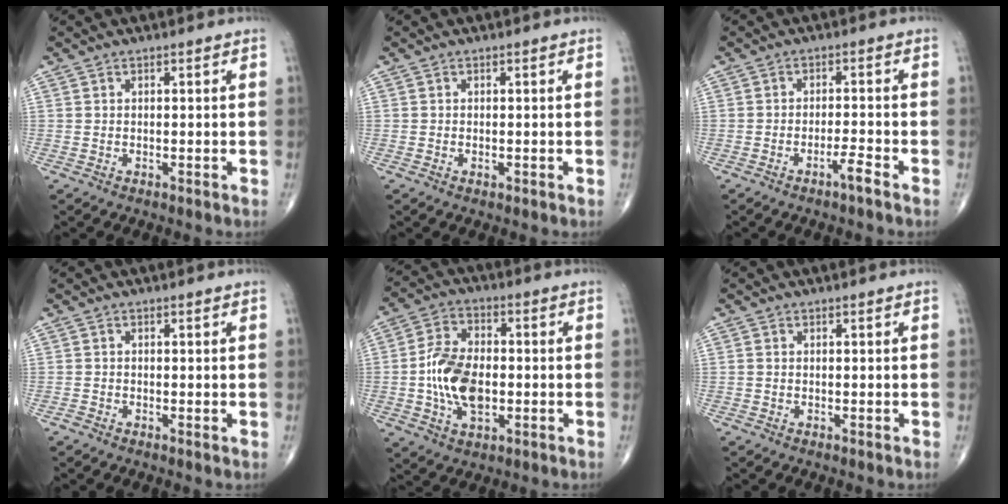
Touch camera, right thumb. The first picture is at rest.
{"total": 0.6, "force": [-0.2, 0.4, 0.5], "torque": [-0.009, -0.002, -0.004]}
{"total": 2.0, "force": [-1.4, 0.0, 1.4], "torque": [-0.029, 0.006, -0.028]}
{"total": 0.7, "force": [-0.4, 0.3, 0.5], "torque": [-0.009, -0.003, -0.013]}
{"total": 12.3, "force": [-1.5, 7.3, 9.8], "torque": [-0.174, 0.011, -0.032]}
{"total": 0.0}